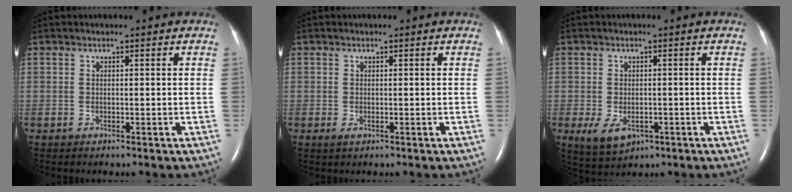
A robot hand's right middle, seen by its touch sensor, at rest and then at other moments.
{"total": 0.6, "force": [-0.2, 0.3, 0.5], "torque": [-0.013, -0.003, -0.003]}
{"total": 4.8, "force": [-1.9, 2.9, 3.3], "torque": [-0.066, -0.006, -0.019]}